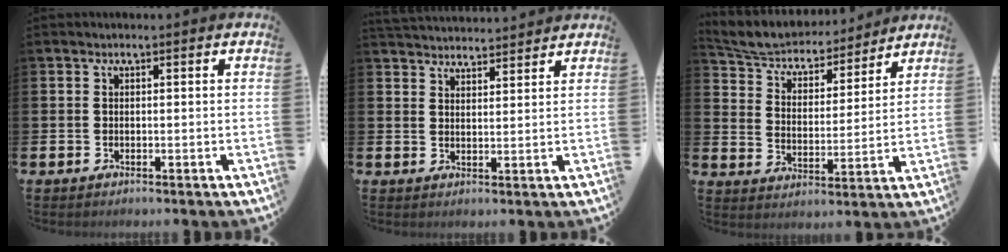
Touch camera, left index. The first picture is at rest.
{"total": 3.7, "force": [3.7, 0.4, -0.2], "torque": [-0.005, -0.023, 0.067]}
{"total": 6.7, "force": [6.4, 1.7, 1.3], "torque": [-0.065, -0.048, 0.111]}